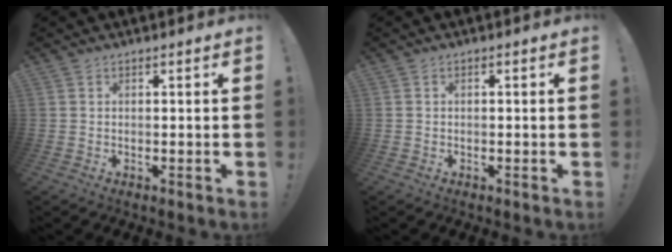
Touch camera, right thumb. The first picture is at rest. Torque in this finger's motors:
{"motor_torque": [-0.09, -0.09, 0.10, -0.12, 0.03]}